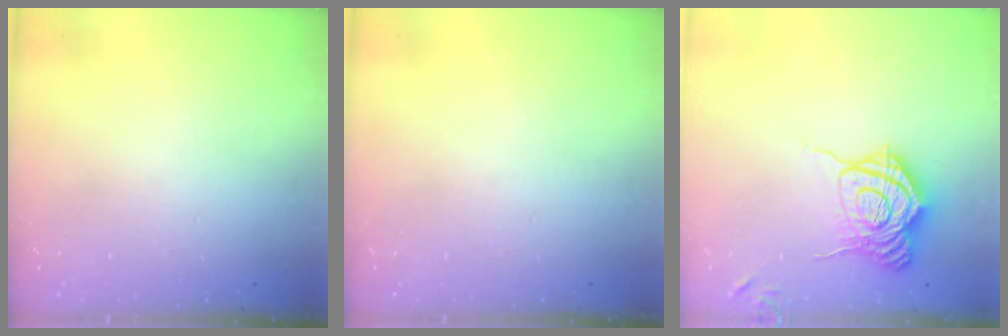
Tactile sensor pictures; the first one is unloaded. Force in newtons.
{"total": 0.0}
{"total": 16.7, "press": 16.7, "slide": 0.6}